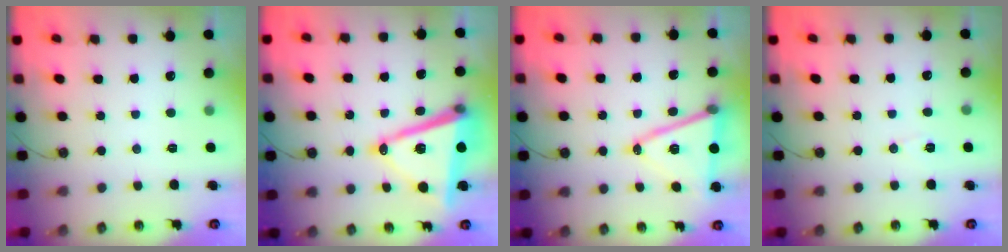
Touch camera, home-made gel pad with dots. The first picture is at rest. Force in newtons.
{"total": 16.2, "press": 15.7, "slide": 4.0}
{"total": 14.5, "press": 14.0, "slide": 3.8}
{"total": 4.1, "press": 3.7, "slide": 1.7}